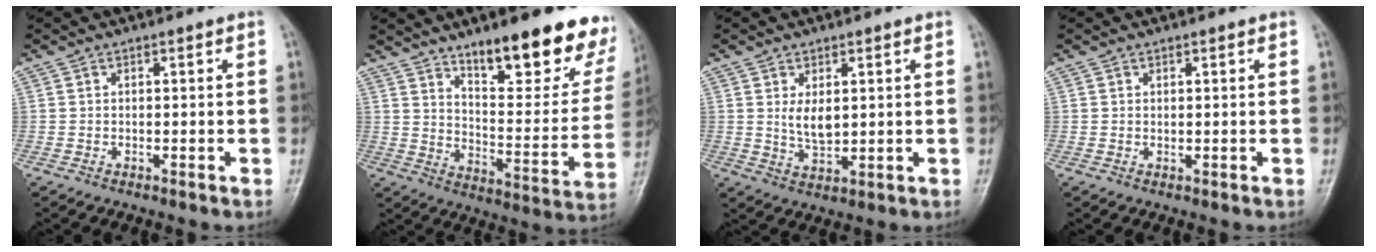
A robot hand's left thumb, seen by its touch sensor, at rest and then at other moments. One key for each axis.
{"total": 22.2, "fx": 15.1, "fy": 7.2, "fz": 14.7, "tx": -0.145, "ty": -0.089, "tz": 0.221}
{"total": 4.5, "fx": 1.3, "fy": 2.4, "fz": 3.6, "tx": -0.056, "ty": -0.016, "tz": 0.030}
{"total": 0.7, "fx": 0.5, "fy": 0.3, "fz": 0.4, "tx": -0.006, "ty": -0.003, "tz": 0.006}